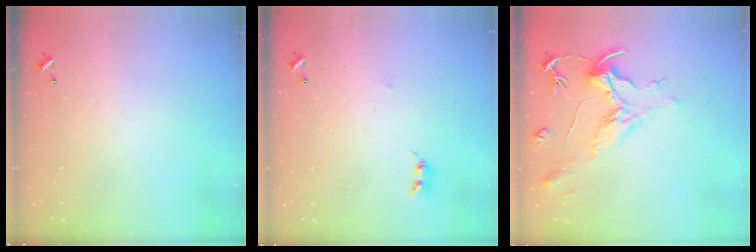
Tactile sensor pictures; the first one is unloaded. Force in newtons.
{"total": 2.5, "press": 2.4, "slide": 0.4}
{"total": 2.1, "press": 1.6, "slide": 1.3}